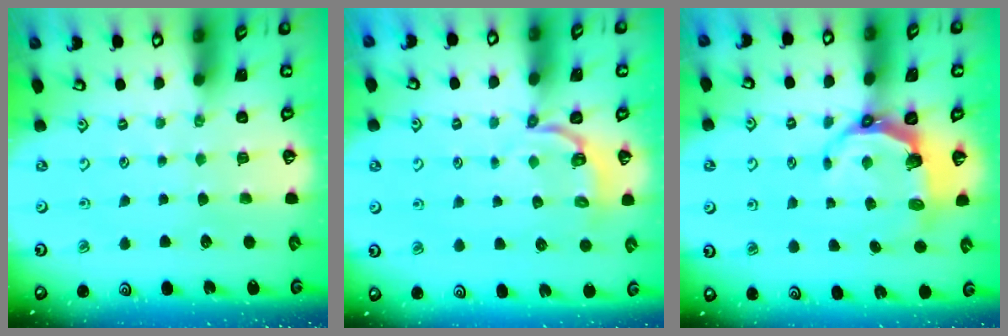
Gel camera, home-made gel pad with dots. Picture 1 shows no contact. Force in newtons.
{"total": 3.4, "press": 2.4, "slide": 2.5}
{"total": 6.8, "press": 5.2, "slide": 4.4}